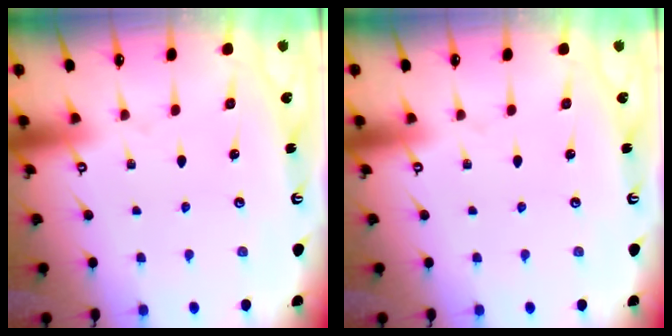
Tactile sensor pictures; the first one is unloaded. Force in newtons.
{"total": 0.0}